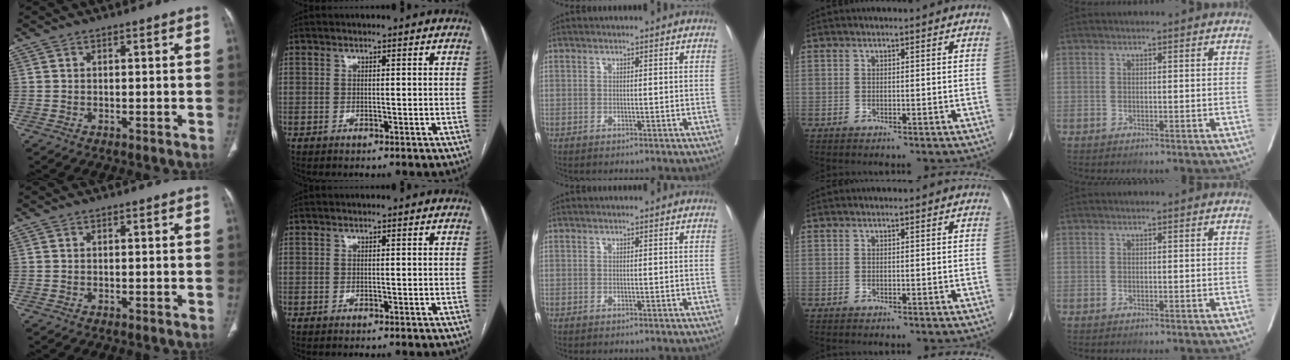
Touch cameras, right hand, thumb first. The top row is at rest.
{}